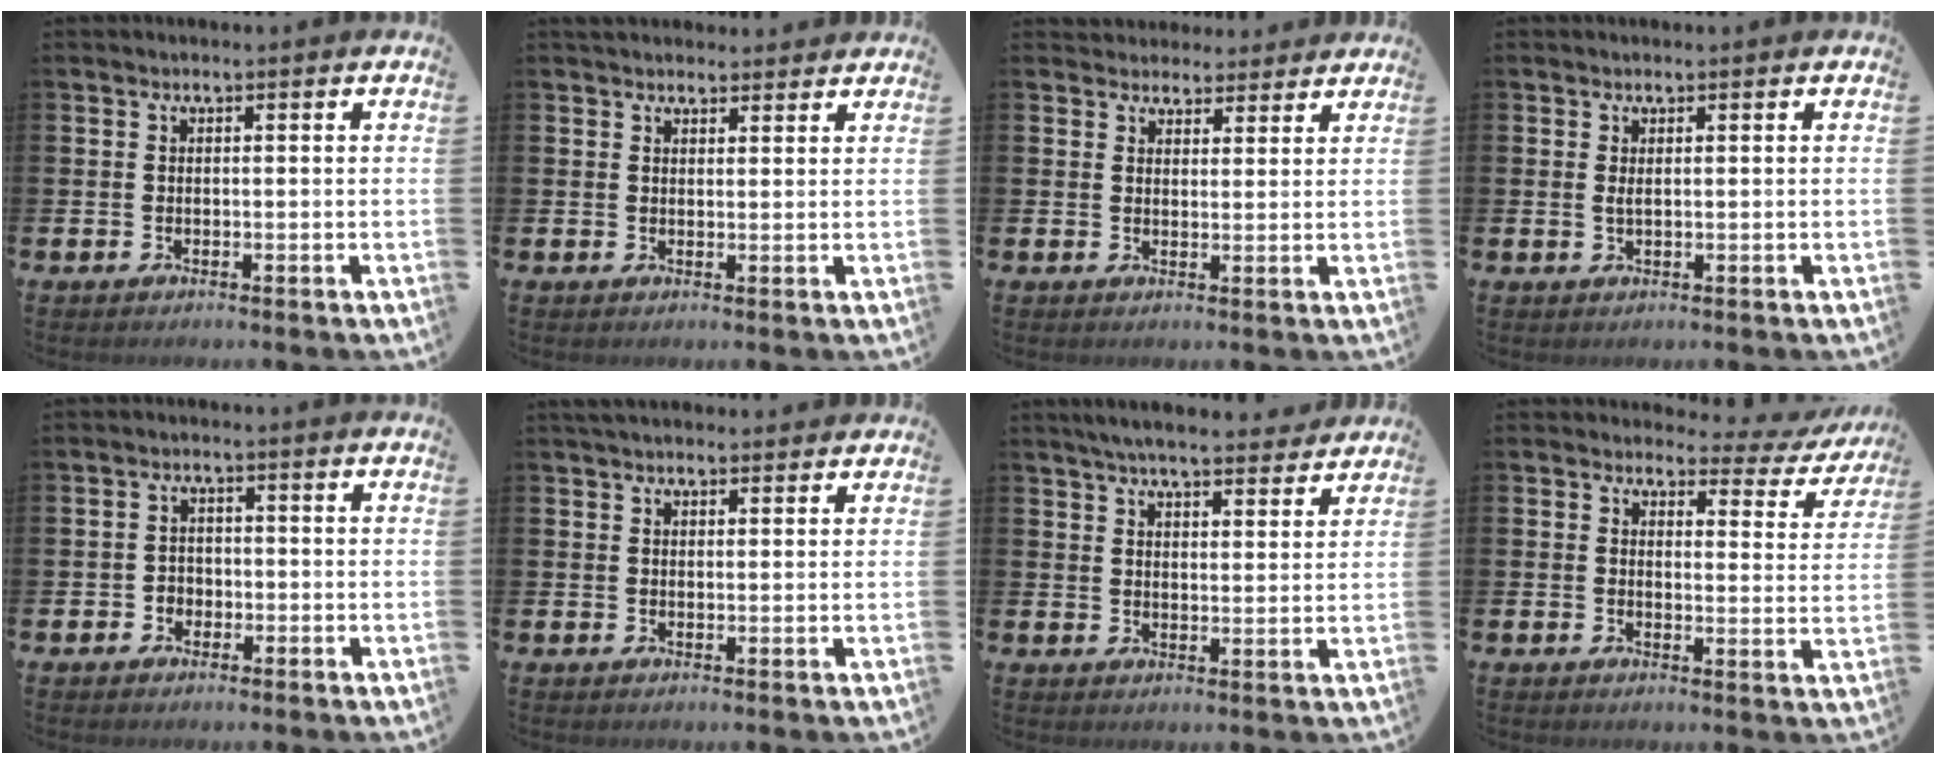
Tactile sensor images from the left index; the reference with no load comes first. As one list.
[{"total": 2.7, "force": [2.5, 0.9, 0.1], "torque": [0.006, -0.010, 0.044]}, {"total": 3.4, "force": [3.1, 1.3, -0.3], "torque": [0.007, -0.016, 0.056]}, {"total": 0.8, "force": [0.4, 0.1, 0.6], "torque": [-0.007, -0.001, 0.007]}, {"total": 1.9, "force": [-0.8, 1.6, 0.4], "torque": [-0.006, 0.002, -0.021]}, {"total": 2.6, "force": [2.4, 0.8, 0.6], "torque": [-0.005, -0.007, 0.042]}, {"total": 4.5, "force": [4.1, 0.6, 1.6], "torque": [-0.027, -0.015, 0.073]}, {"total": 2.6, "force": [2.2, 1.4, 0.6], "torque": [-0.005, -0.023, 0.027]}]